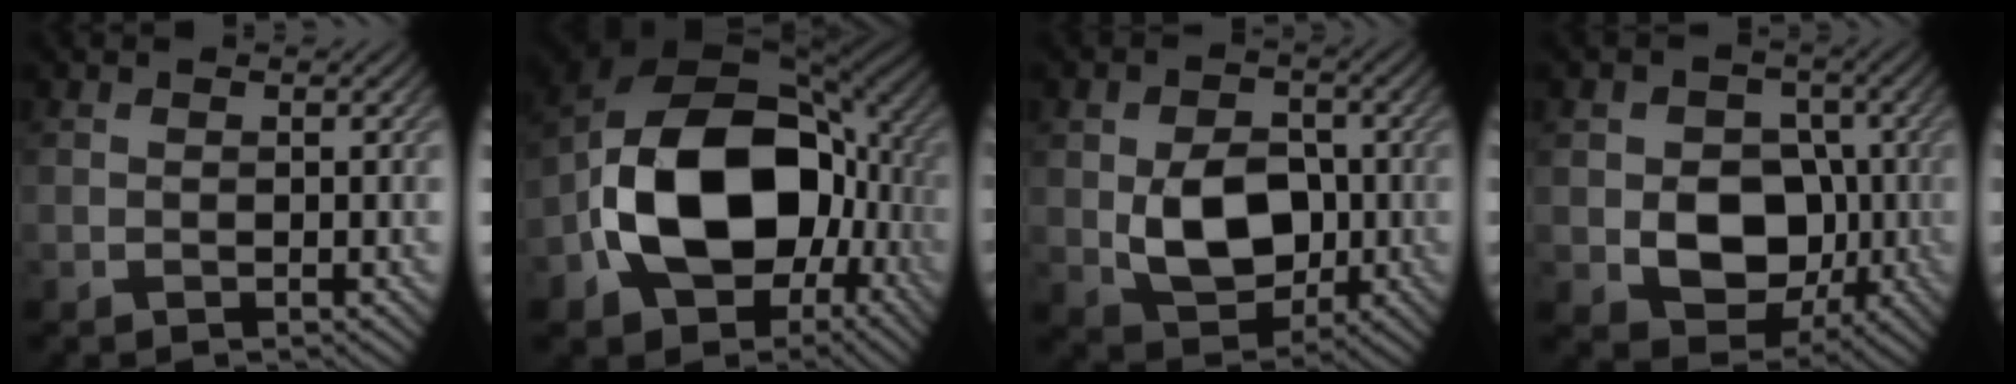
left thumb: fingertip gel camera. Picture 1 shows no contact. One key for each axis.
{"total": 18.6, "fx": -4.0, "fy": 12.5, "fz": 13.2, "tx": -0.245, "ty": -0.015, "tz": -0.079}
{"total": 8.6, "fx": -1.1, "fy": 6.1, "fz": 6.0, "tx": -0.114, "ty": -0.009, "tz": -0.019}
{"total": 9.1, "fx": -1.8, "fy": 7.0, "fz": 5.5, "tx": -0.094, "ty": -0.008, "tz": -0.045}